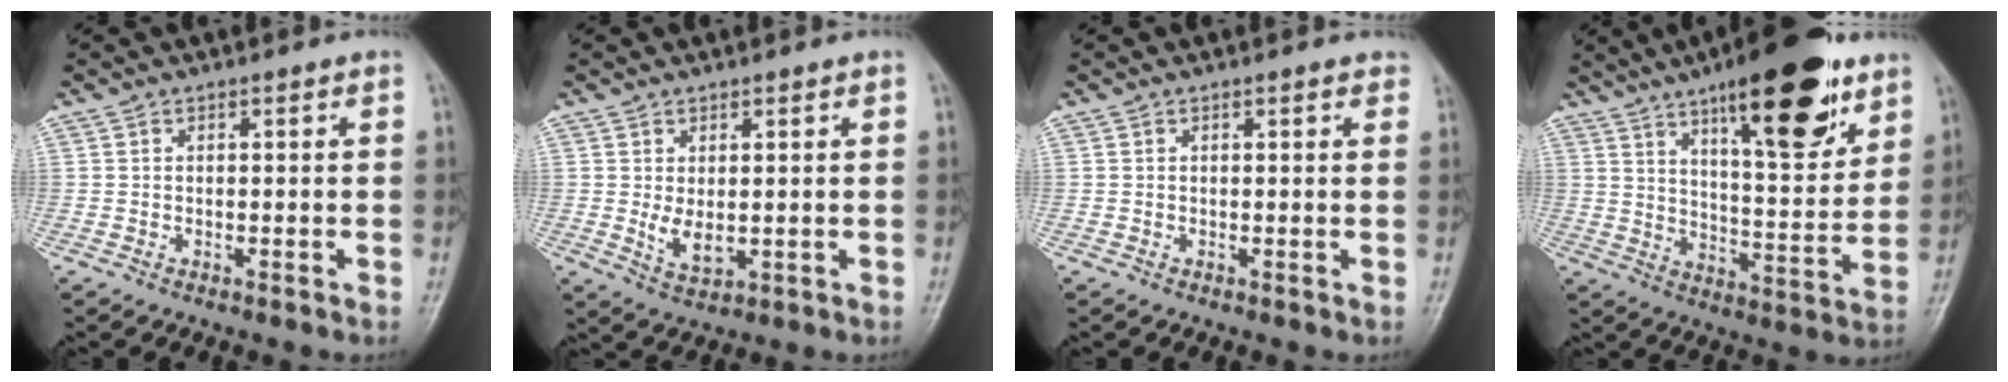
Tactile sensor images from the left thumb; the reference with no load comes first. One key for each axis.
{"total": 4.4, "fx": 0.7, "fy": 2.4, "fz": 3.6, "tx": -0.056, "ty": -0.015, "tz": 0.022}
{"total": 1.3, "fx": 1.0, "fy": 0.6, "fz": 0.7, "tx": -0.001, "ty": 0.000, "tz": 0.007}
{"total": 21.7, "fx": 12.8, "fy": 6.7, "fz": 16.2, "tx": -0.206, "ty": -0.058, "tz": 0.197}